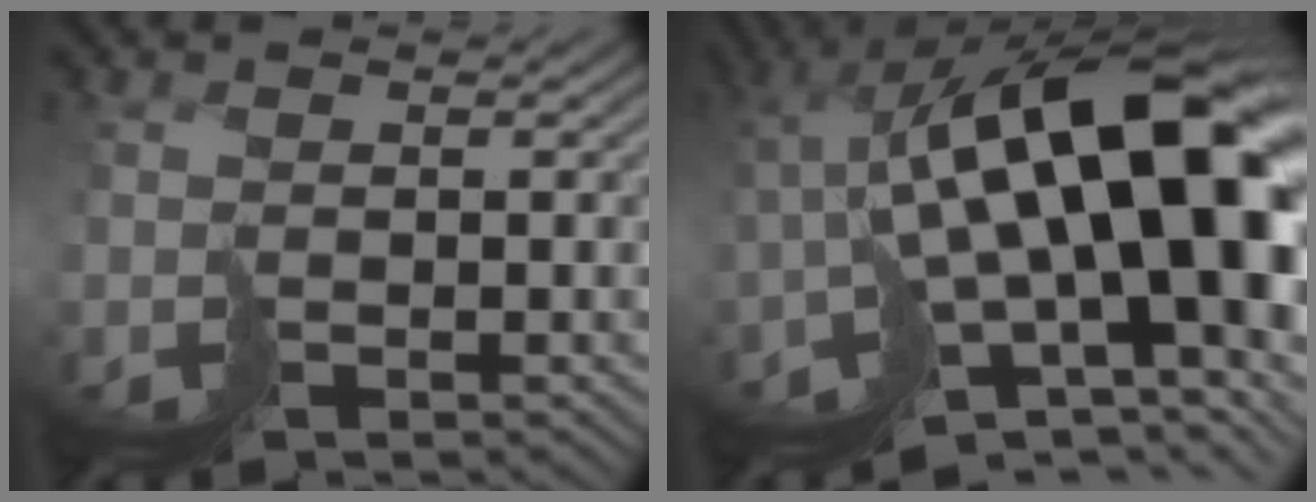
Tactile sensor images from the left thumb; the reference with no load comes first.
{"total": 20.9, "force": [0.0, 8.4, 19.1], "torque": [-0.285, -0.011, 0.015]}